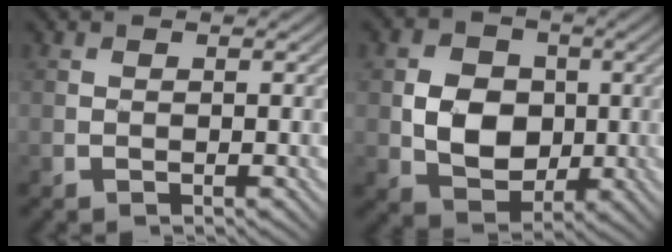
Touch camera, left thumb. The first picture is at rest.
{"total": 7.3, "force": [0.0, 5.9, 4.2], "torque": [-0.090, 0.001, -0.008]}